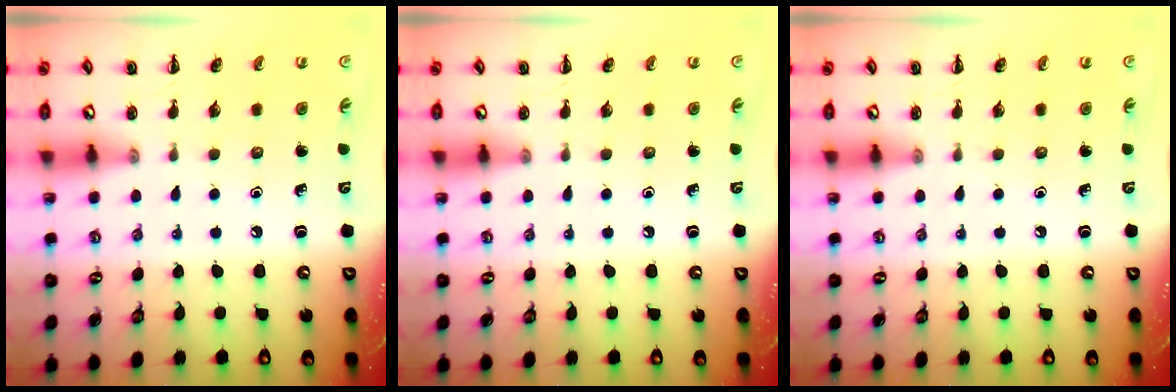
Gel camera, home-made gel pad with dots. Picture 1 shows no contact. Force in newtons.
{"total": 0.0}
{"total": 0.0}